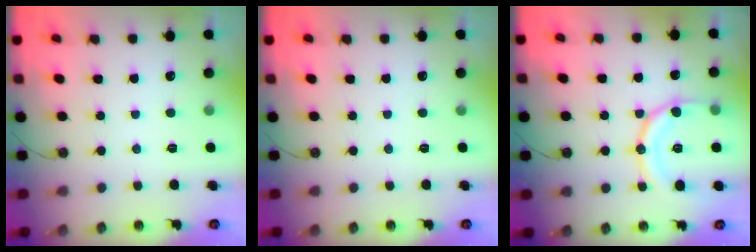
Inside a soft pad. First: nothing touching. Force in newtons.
{"total": 0.0}
{"total": 13.9, "press": 13.9, "slide": 1.5}